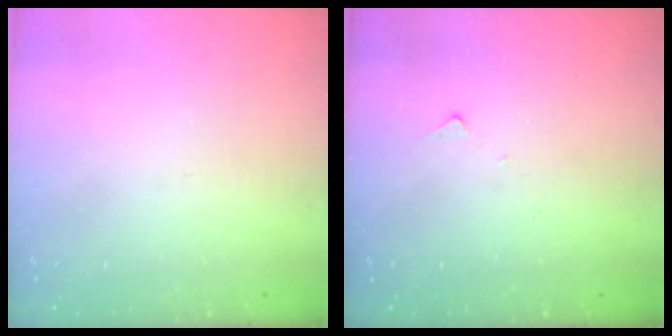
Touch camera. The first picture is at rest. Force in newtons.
{"total": 5.6, "press": 5.5, "slide": 0.7}